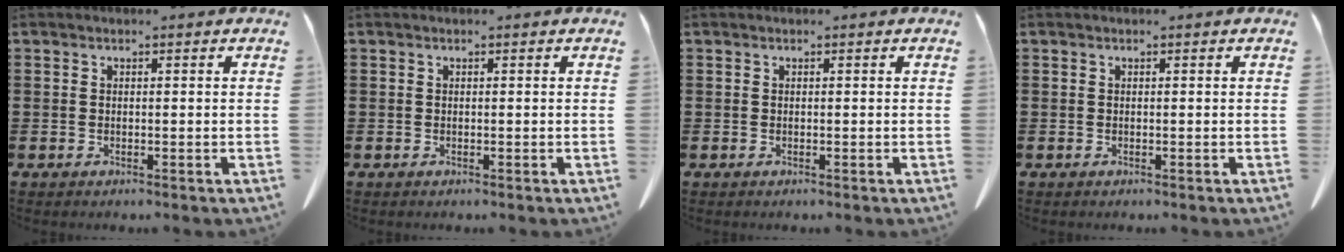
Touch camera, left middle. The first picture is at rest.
{"total": 0.0}
{"total": 0.0}
{"total": 0.0}